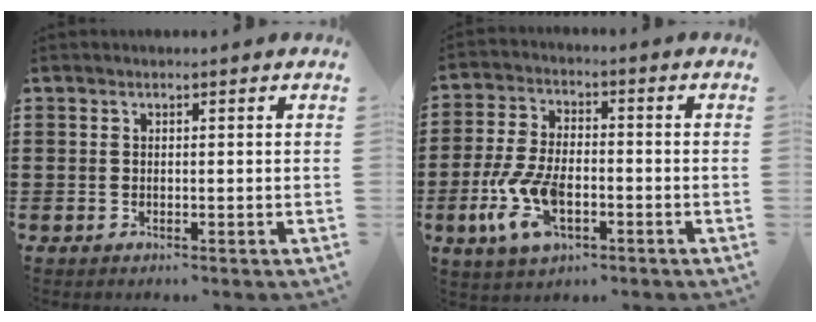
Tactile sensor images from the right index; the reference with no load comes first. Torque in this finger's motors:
{"motor_torque": [2.14, 0.00, 1.05, 0.21]}